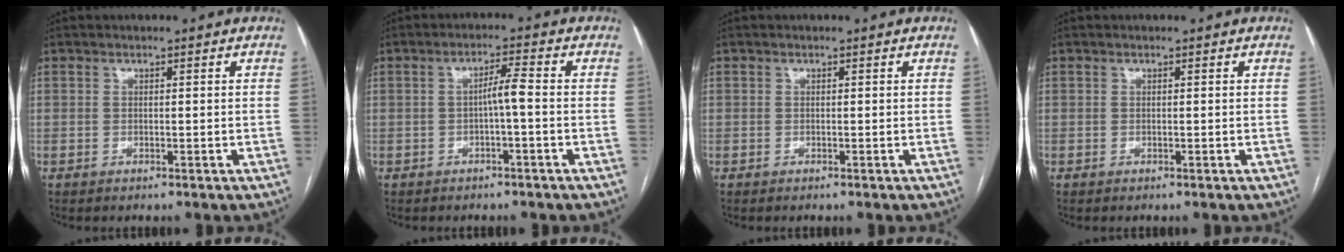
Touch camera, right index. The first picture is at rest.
{"total": 3.1, "force": [-0.6, 0.0, 3.1], "torque": [-0.050, 0.008, -0.010]}
{"total": 0.0}
{"total": 0.0}